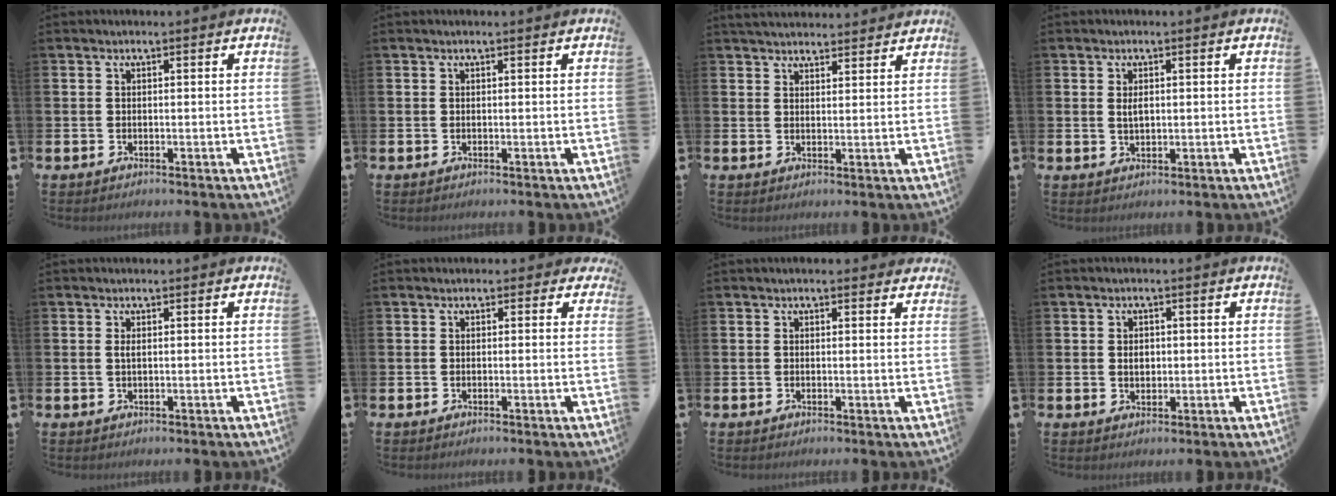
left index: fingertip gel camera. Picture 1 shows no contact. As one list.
[{"total": 0.0}, {"total": 3.5, "force": [3.4, 0.6, 0.4], "torque": [-0.010, -0.016, 0.064]}, {"total": 1.4, "force": [0.4, 0.7, 1.1], "torque": [-0.016, 0.001, 0.005]}, {"total": 0.8, "force": [0.2, 0.2, 0.7], "torque": [-0.014, 0.002, 0.002]}, {"total": 0.8, "force": [0.1, 0.8, 0.2], "torque": [-0.001, 0.012, -0.001]}, {"total": 1.1, "force": [0.9, 0.5, 0.3], "torque": [-0.004, 0.007, 0.016]}, {"total": 1.8, "force": [0.3, 1.4, 1.2], "torque": [-0.009, 0.002, 0.000]}]